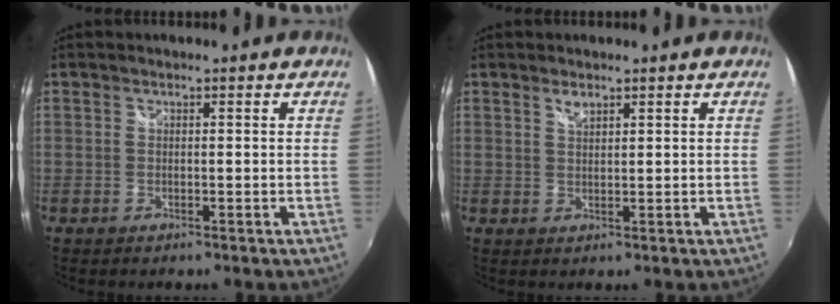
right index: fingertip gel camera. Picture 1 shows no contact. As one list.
[{"total": 1.7, "force": [1.3, 0.7, 1.0], "torque": [-0.016, 0.002, 0.022]}]